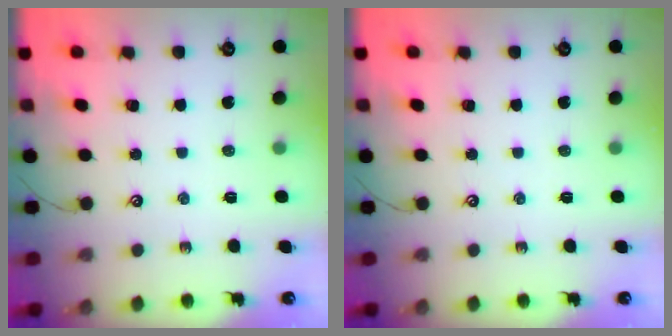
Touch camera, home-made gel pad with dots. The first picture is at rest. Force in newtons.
{"total": 0.0}